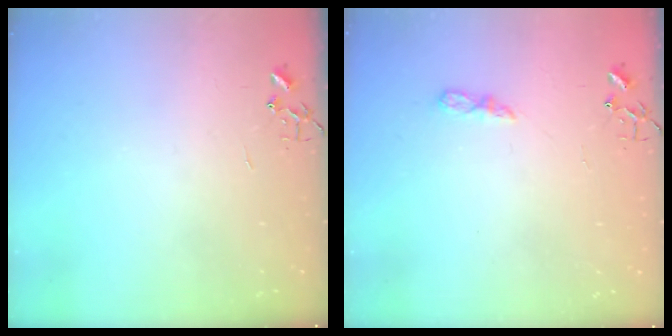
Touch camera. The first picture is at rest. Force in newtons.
{"total": 4.6, "press": 4.6, "slide": 0.6}